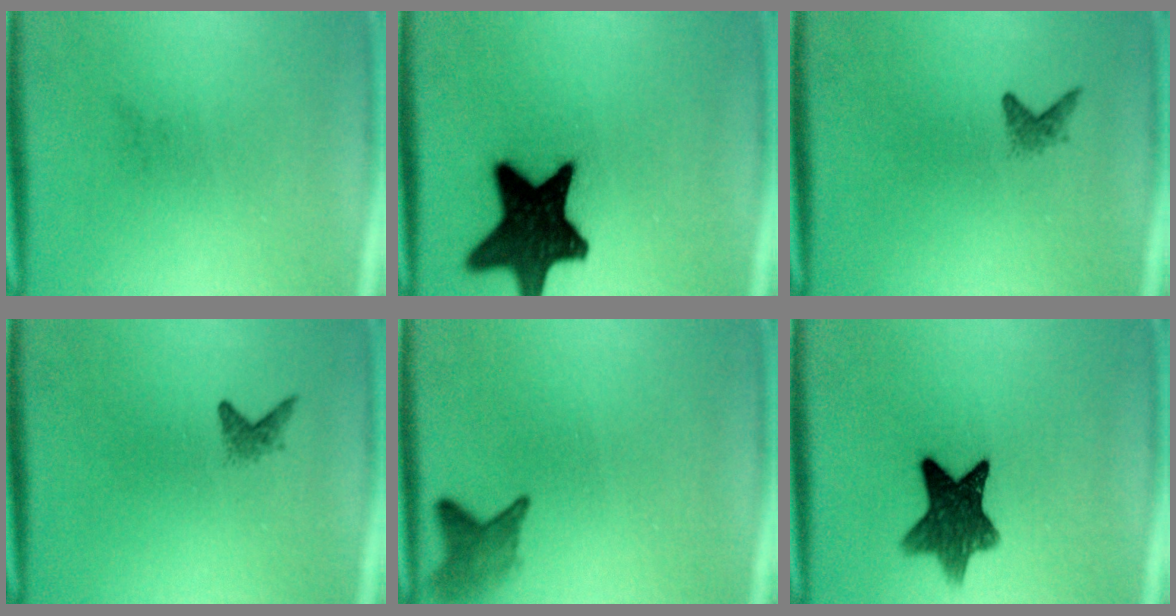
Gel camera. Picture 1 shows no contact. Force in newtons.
{"total": 18.5}
{"total": 1.2}
{"total": 1.2}
{"total": 2.9}
{"total": 9.7}